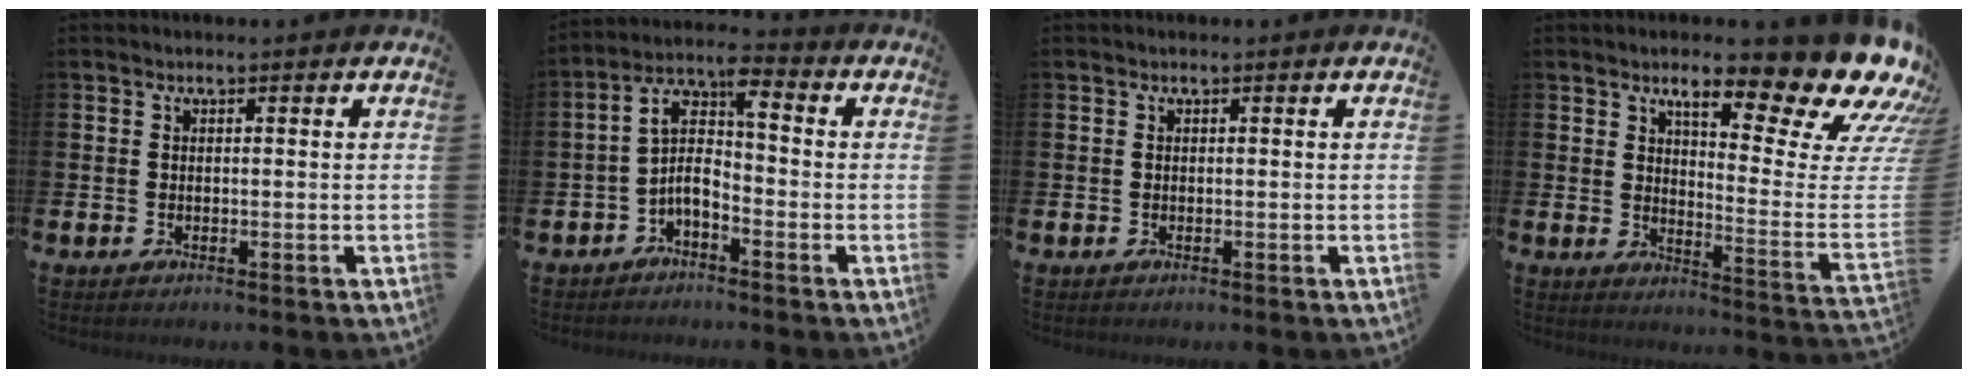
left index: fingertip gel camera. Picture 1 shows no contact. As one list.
[{"total": 5.5, "force": [-1.2, 2.3, 4.9], "torque": [-0.119, -0.019, -0.034]}, {"total": 0.0}, {"total": 13.6, "force": [10.3, 3.7, 8.2], "torque": [-0.122, -0.090, 0.161]}]